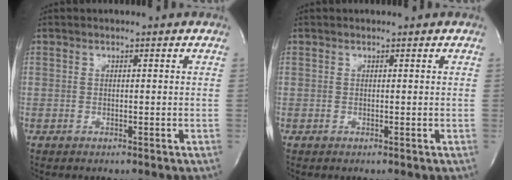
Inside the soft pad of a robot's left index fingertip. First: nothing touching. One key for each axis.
{"total": 0.0}